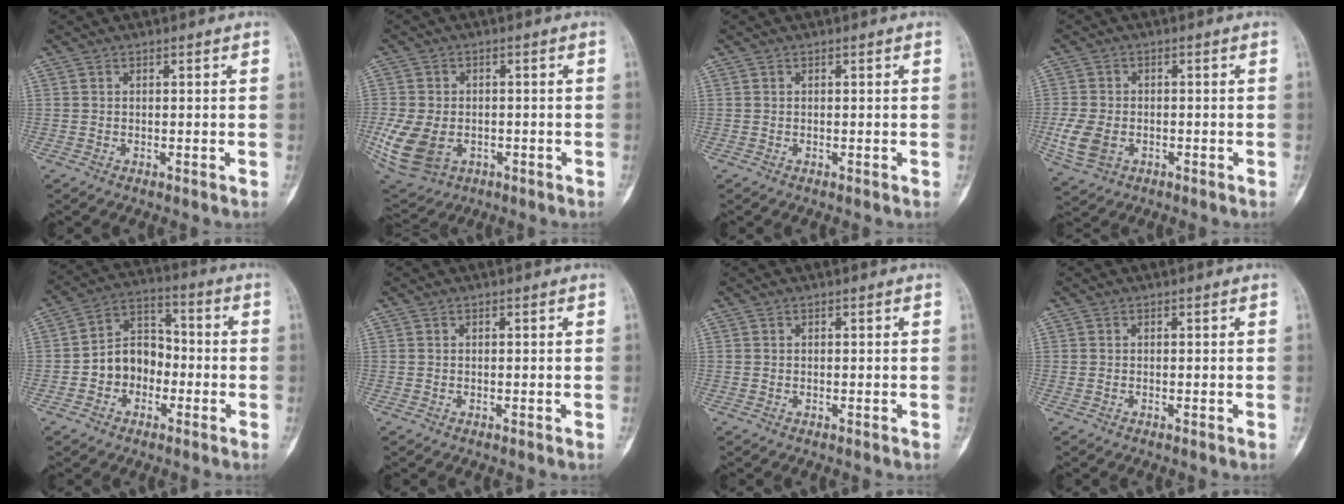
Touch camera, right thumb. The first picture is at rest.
{"total": 12.3, "force": [-2.9, 8.8, 8.0], "torque": [-0.176, -0.002, -0.038]}
{"total": 0.0}
{"total": 6.8, "force": [-1.8, 4.8, 4.5], "torque": [-0.092, 0.001, -0.029]}
{"total": 9.9, "force": [-2.3, 7.8, 5.7], "torque": [-0.063, 0.044, -0.052]}
{"total": 0.0}
{"total": 0.0}
{"total": 0.0}